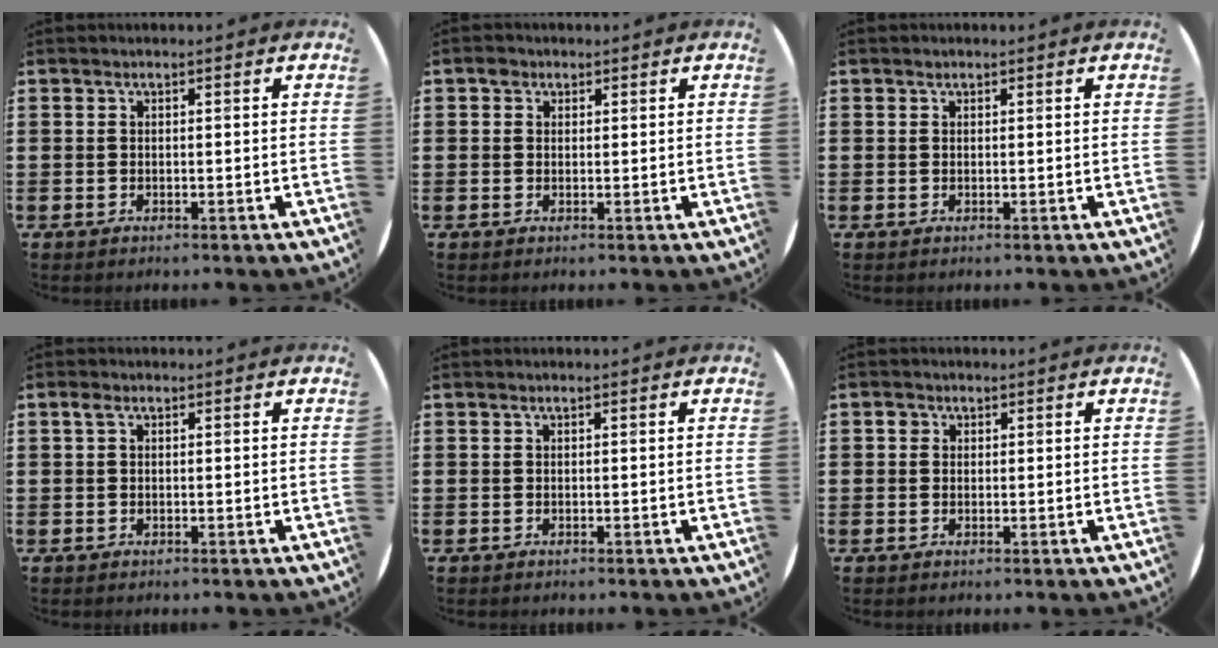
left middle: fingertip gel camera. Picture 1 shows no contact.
{"total": 1.4, "force": [0.8, 1.0, 0.3], "torque": [0.000, 0.004, 0.014]}
{"total": 0.0}
{"total": 0.8, "force": [0.3, 0.5, 0.5], "torque": [-0.012, 0.004, 0.005]}
{"total": 0.0}
{"total": 0.9, "force": [0.4, 0.8, 0.2], "torque": [0.004, 0.001, 0.006]}